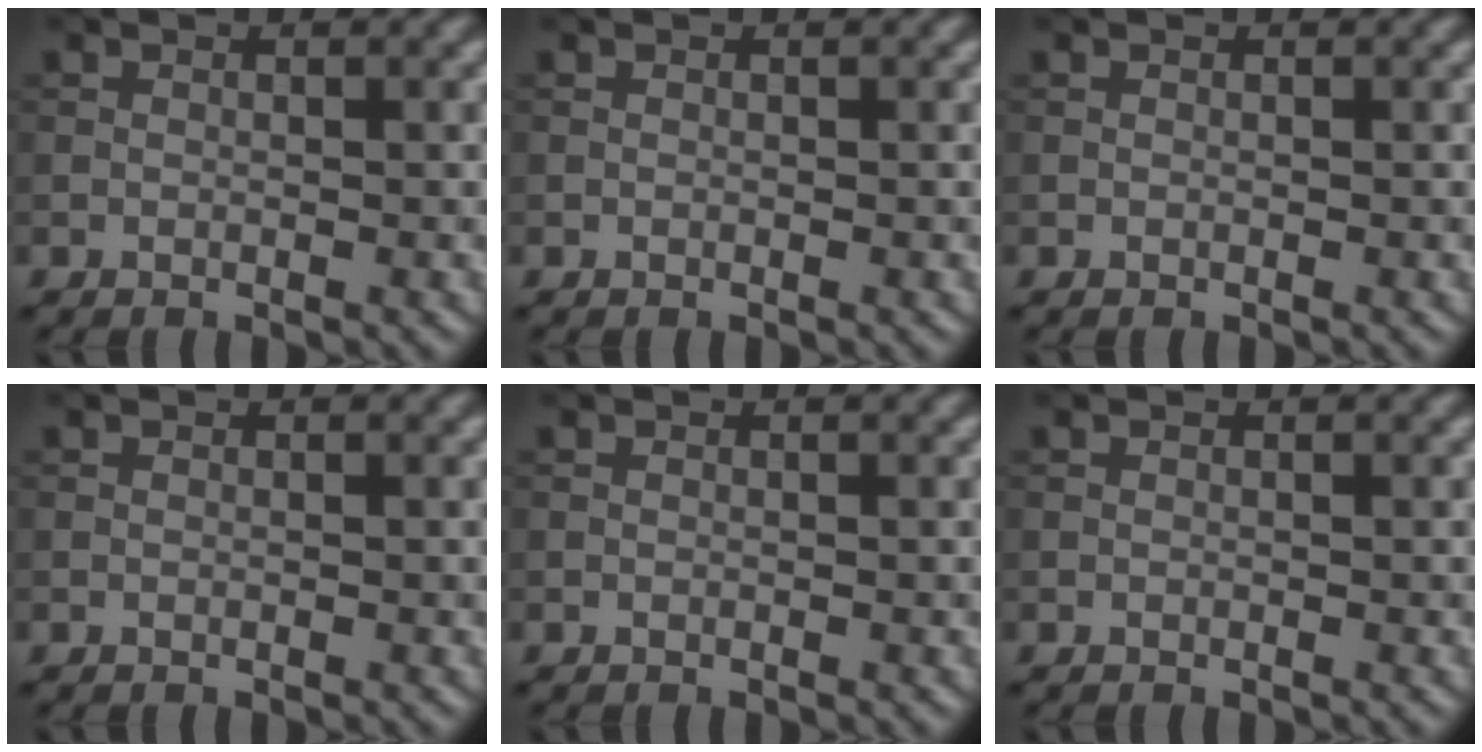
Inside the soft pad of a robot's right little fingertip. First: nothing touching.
{"total": 0.0}
{"total": 0.0}
{"total": 0.0}
{"total": 0.0}
{"total": 0.0}